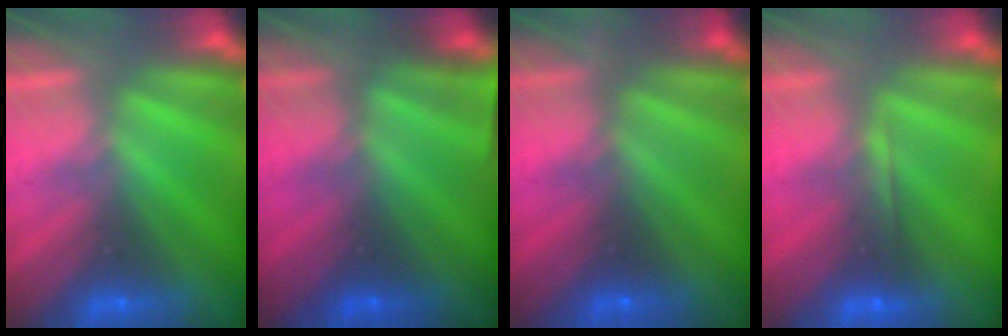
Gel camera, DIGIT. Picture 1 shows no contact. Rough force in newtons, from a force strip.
{"total": 4.6}
{"total": 6.9}
{"total": 2.0}